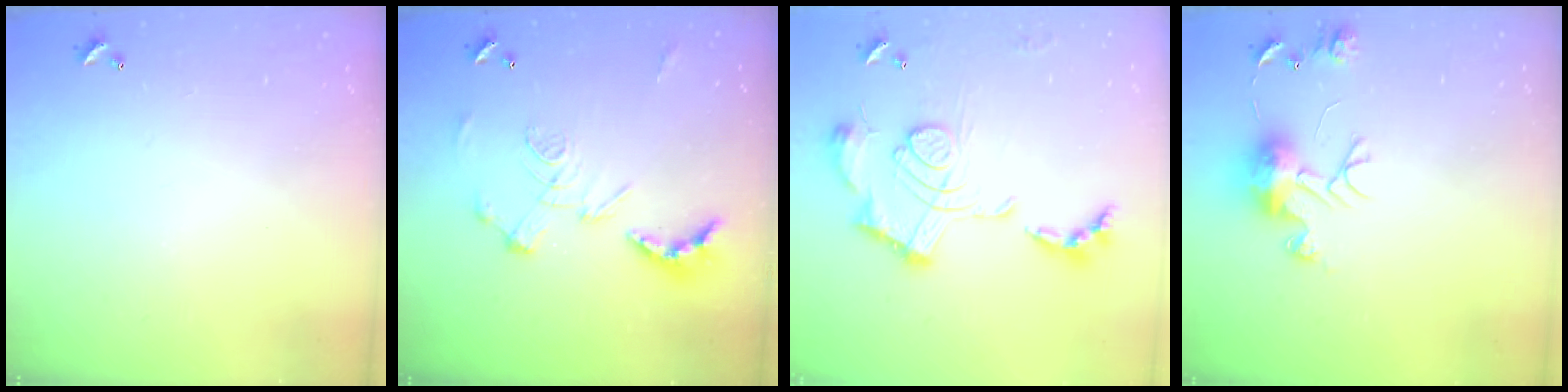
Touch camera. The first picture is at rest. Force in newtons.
{"total": 2.9, "press": 2.3, "slide": 1.7}
{"total": 2.4, "press": 1.9, "slide": 1.5}
{"total": 11.6, "press": 11.6, "slide": 1.1}